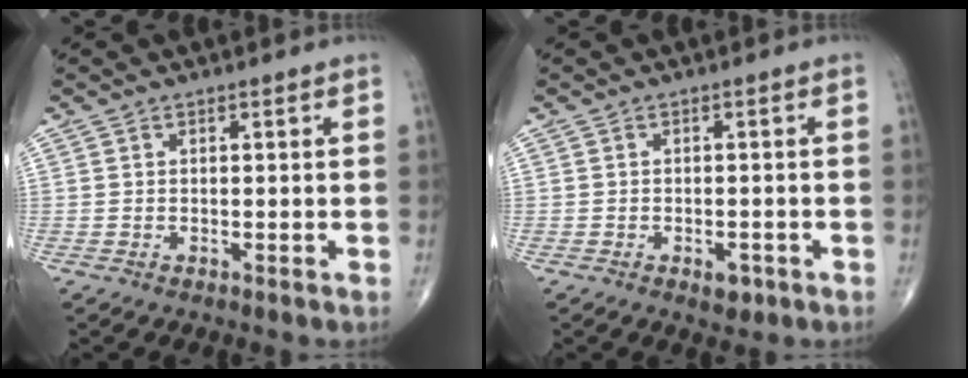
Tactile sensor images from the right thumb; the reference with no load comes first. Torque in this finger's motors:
{"motor_torque": [0.64, 0.61, 0.12, -0.42, 0.04]}